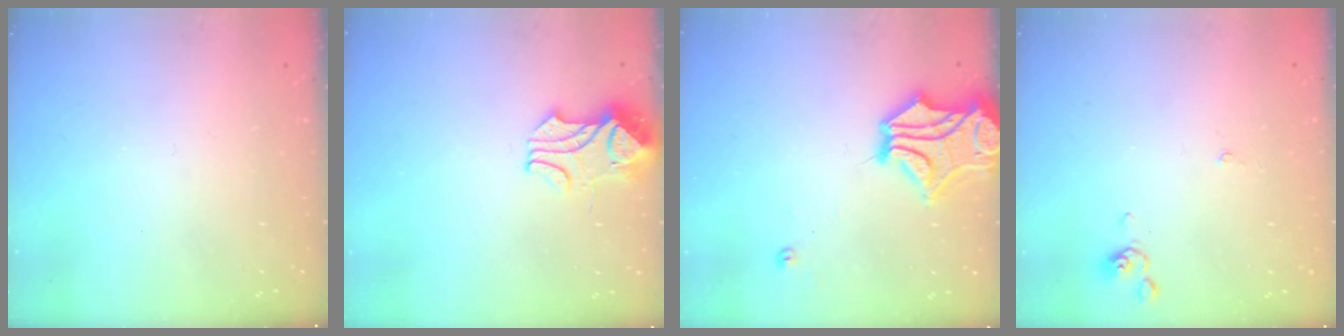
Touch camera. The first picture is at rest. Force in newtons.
{"total": 2.1, "press": 2.0, "slide": 0.8}
{"total": 7.6, "press": 7.2, "slide": 2.3}
{"total": 0.0}